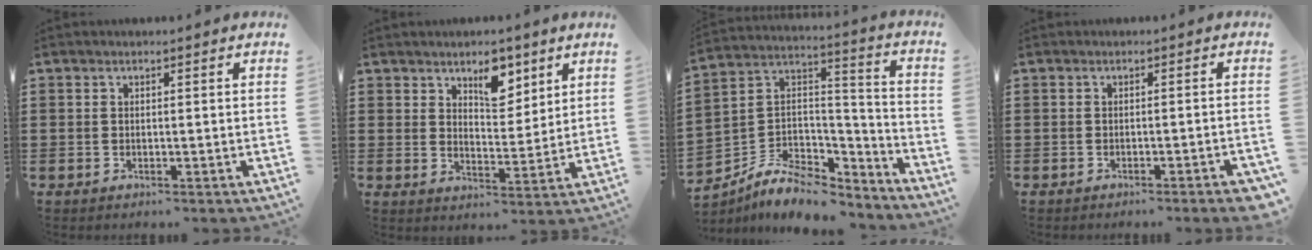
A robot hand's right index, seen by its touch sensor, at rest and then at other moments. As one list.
[{"total": 6.4, "force": [4.3, 3.2, 3.4], "torque": [-0.048, -0.006, 0.072]}, {"total": 8.1, "force": [-5.6, 4.7, 3.6], "torque": [-0.084, 0.007, -0.107]}, {"total": 1.7, "force": [-1.3, -0.1, 1.2], "torque": [-0.019, 0.001, -0.024]}]